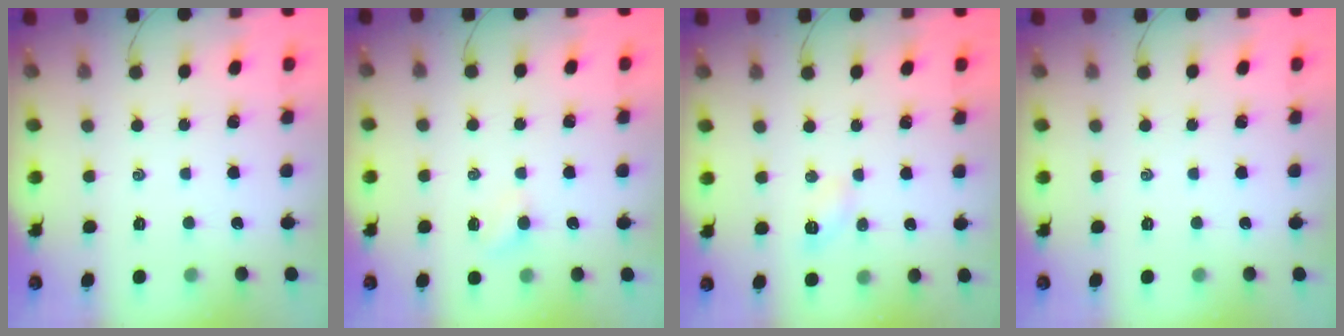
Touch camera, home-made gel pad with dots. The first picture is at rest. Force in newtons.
{"total": 2.8, "press": 2.6, "slide": 1.0}
{"total": 4.3, "press": 4.1, "slide": 1.3}
{"total": 0.0}